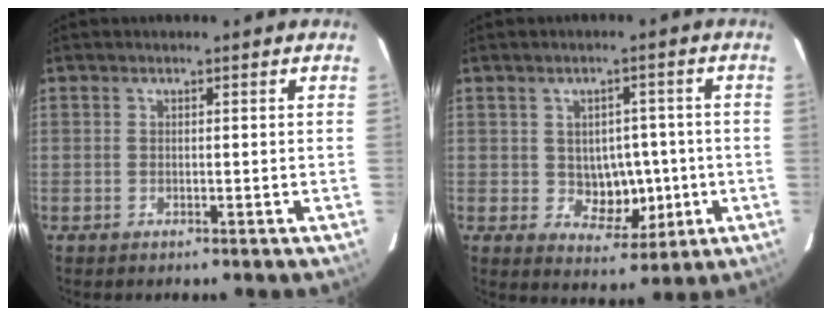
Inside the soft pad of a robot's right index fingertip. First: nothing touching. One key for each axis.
{"total": 6.9, "fx": -0.5, "fy": 4.8, "fz": 4.9, "tx": -0.062, "ty": 0.007, "tz": 0.004}